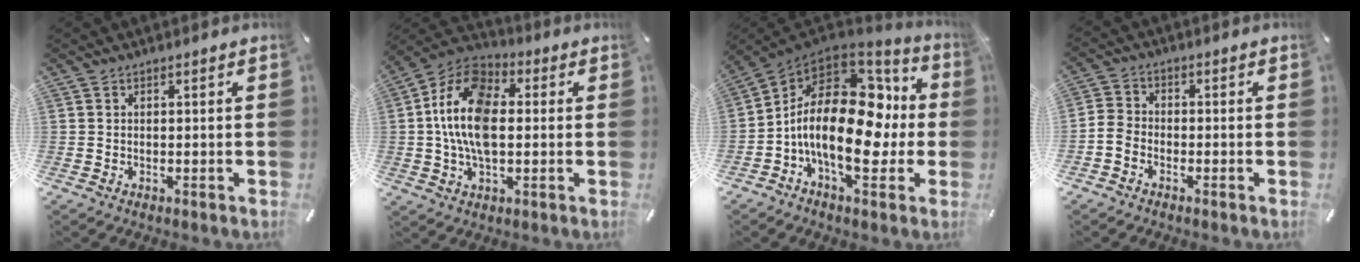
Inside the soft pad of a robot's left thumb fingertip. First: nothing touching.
{"total": 15.0, "force": [0.2, 9.4, 11.7], "torque": [-0.253, 0.005, -0.001]}
{"total": 21.9, "force": [-2.4, 12.1, 18.0], "torque": [-0.326, 0.006, -0.038]}
{"total": 3.4, "force": [-2.1, 2.4, 1.1], "torque": [-0.022, 0.013, -0.041]}